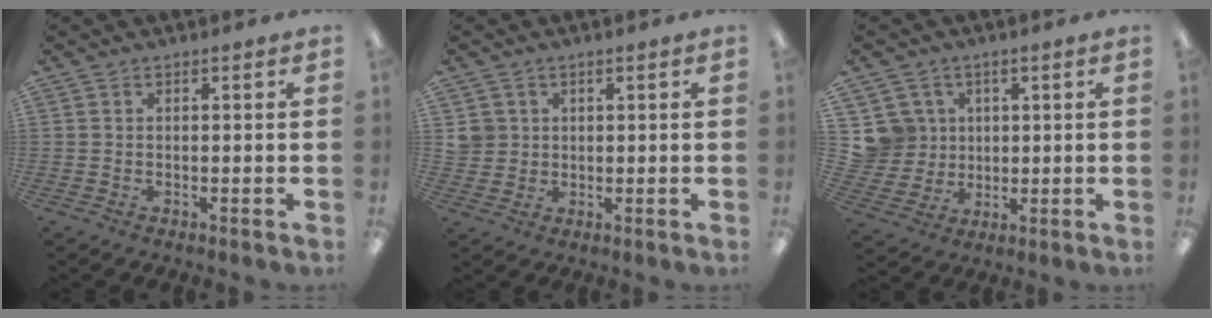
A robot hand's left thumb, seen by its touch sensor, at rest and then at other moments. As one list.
[{"total": 3.8, "force": [1.1, 3.6, 0.4], "torque": [-0.010, 0.005, 0.021]}, {"total": 8.4, "force": [3.0, 7.8, 0.5], "torque": [-0.028, -0.006, 0.065]}]